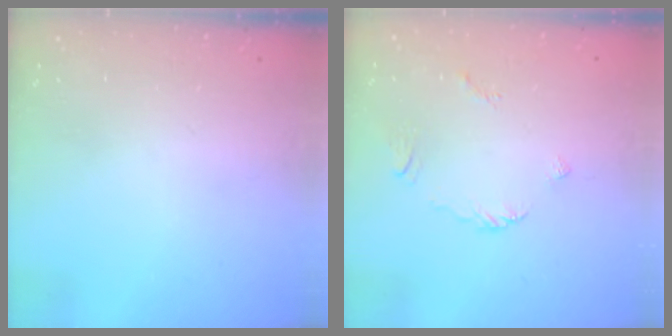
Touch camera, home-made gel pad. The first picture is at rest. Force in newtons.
{"total": 2.3, "press": 2.3, "slide": 0.5}